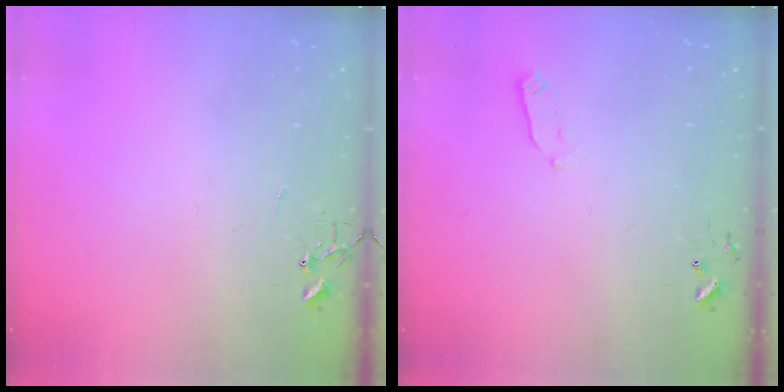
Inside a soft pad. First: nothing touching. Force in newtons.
{"total": 2.7, "press": 2.6, "slide": 0.4}